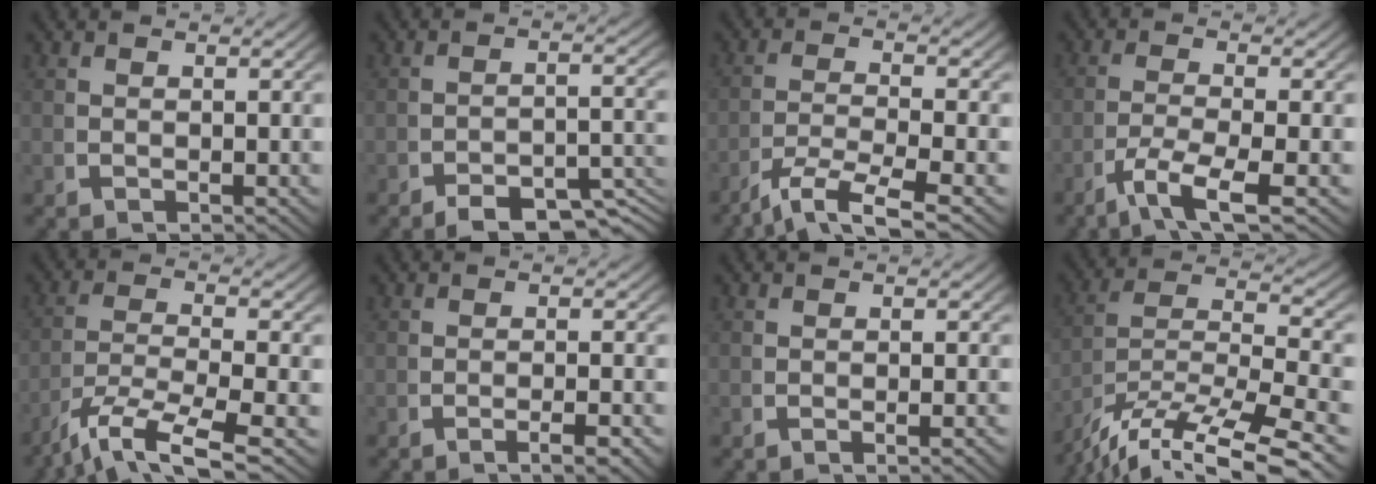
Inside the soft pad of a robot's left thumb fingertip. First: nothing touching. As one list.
[{"total": 6.1, "force": [-4.6, 2.3, 3.3], "torque": [-0.038, -0.015, -0.067]}, {"total": 5.4, "force": [-2.8, 2.1, 4.1], "torque": [-0.082, -0.015, -0.039]}, {"total": 4.8, "force": [-1.9, 1.5, 4.1], "torque": [-0.088, -0.012, -0.027]}, {"total": 7.4, "force": [-3.2, 3.3, 5.8], "torque": [-0.128, -0.032, -0.039]}, {"total": 2.3, "force": [-1.4, 0.3, 1.8], "torque": [-0.026, 0.001, -0.028]}, {"total": 1.4, "force": [-0.8, 0.0, 1.1], "torque": [-0.018, 0.005, -0.016]}, {"total": 12.1, "force": [-4.7, 7.2, 8.6], "torque": [-0.189, -0.043, -0.054]}]